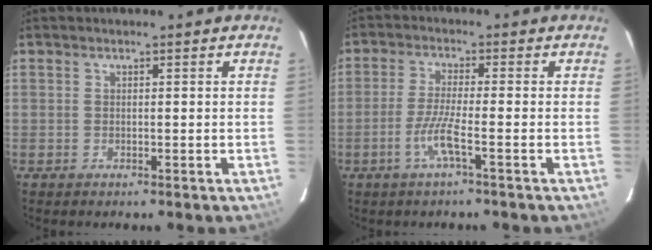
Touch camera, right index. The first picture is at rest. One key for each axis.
{"total": 4.9, "fx": -2.4, "fy": -0.5, "fz": 4.2, "tx": -0.095, "ty": -0.004, "tz": -0.048}